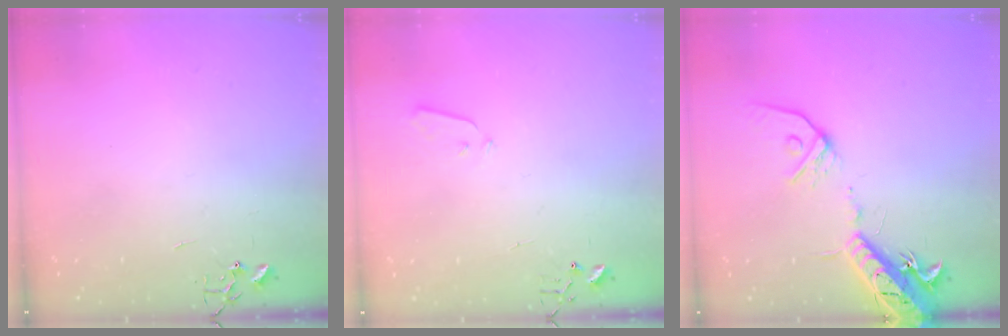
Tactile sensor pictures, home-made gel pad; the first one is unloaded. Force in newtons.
{"total": 3.0, "press": 2.9, "slide": 0.7}
{"total": 16.6, "press": 16.3, "slide": 3.5}